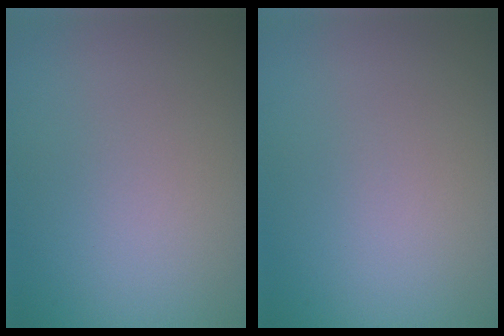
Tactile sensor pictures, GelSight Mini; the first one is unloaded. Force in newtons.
{"total": 0.0}